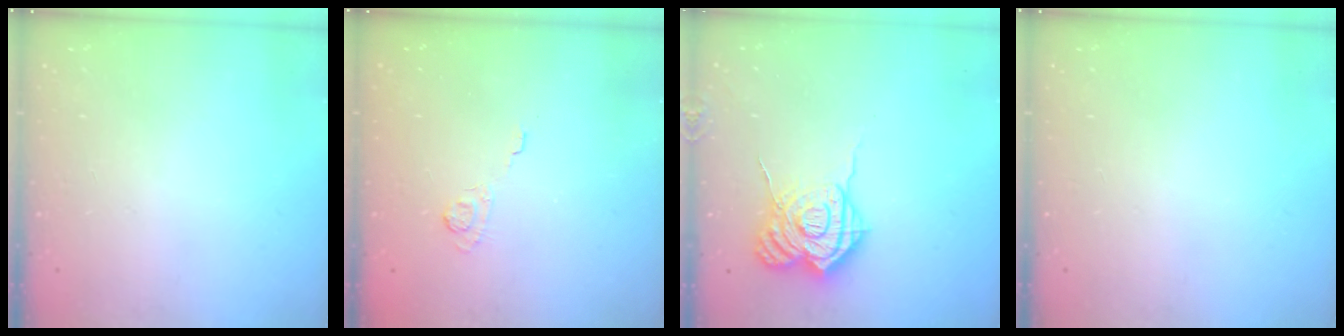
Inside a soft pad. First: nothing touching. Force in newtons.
{"total": 2.6, "press": 2.2, "slide": 1.5}
{"total": 15.2, "press": 15.1, "slide": 1.6}
{"total": 0.0}